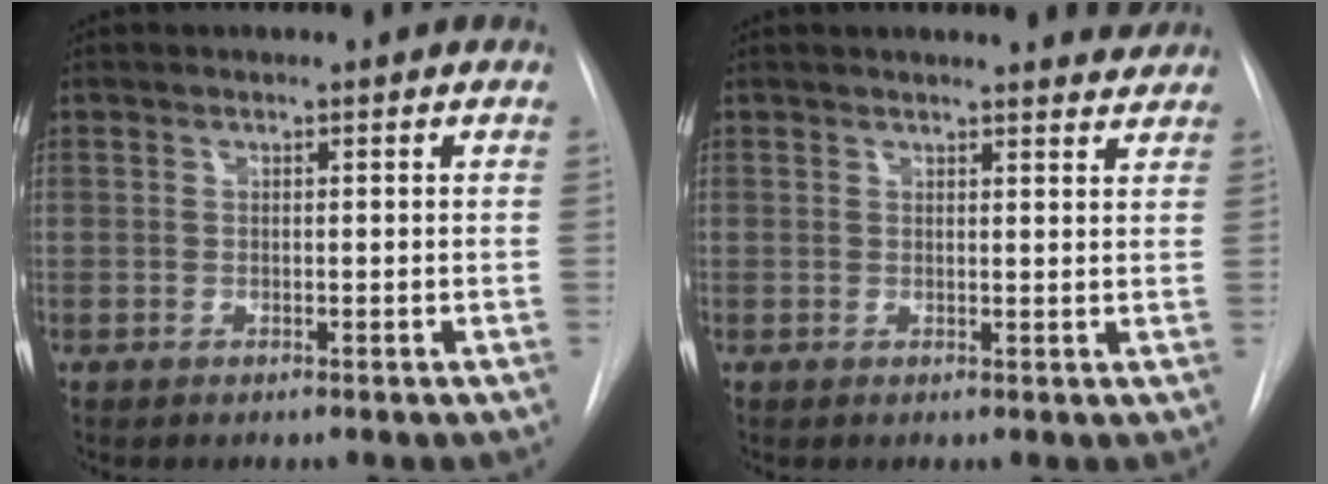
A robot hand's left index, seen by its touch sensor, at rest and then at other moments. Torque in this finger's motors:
{"motor_torque": [-0.34, 0.05, -0.15, -0.11]}